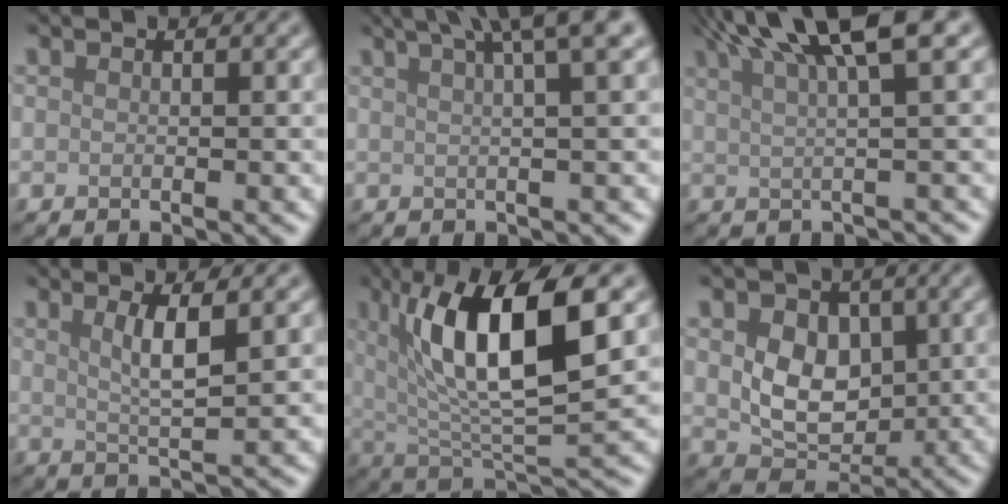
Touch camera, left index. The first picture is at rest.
{"total": 6.6, "force": [3.9, 1.5, 5.1], "torque": [-0.048, 0.029, 0.036]}
{"total": 7.6, "force": [4.3, 1.6, 6.1], "torque": [-0.069, 0.027, 0.068]}
{"total": 3.2, "force": [1.2, 0.6, 2.9], "torque": [-0.047, -0.002, 0.021]}
{"total": 9.8, "force": [3.2, 2.7, 8.8], "torque": [-0.147, -0.003, 0.059]}
{"total": 5.1, "force": [0.5, 3.8, 3.3], "torque": [-0.061, -0.008, 0.012]}